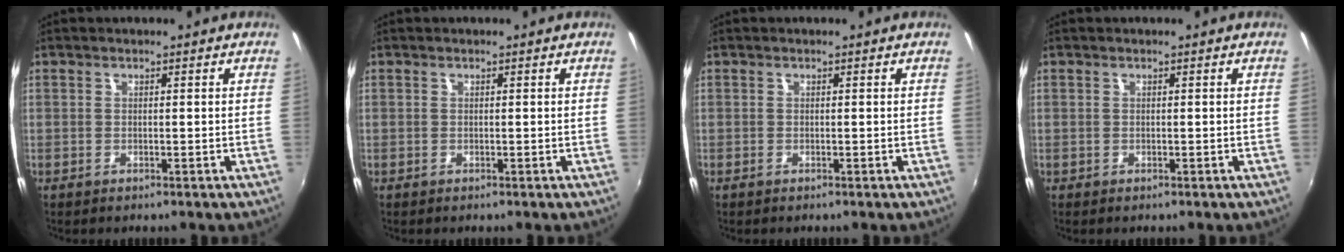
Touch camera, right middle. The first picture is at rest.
{"total": 0.0}
{"total": 0.0}
{"total": 0.0}